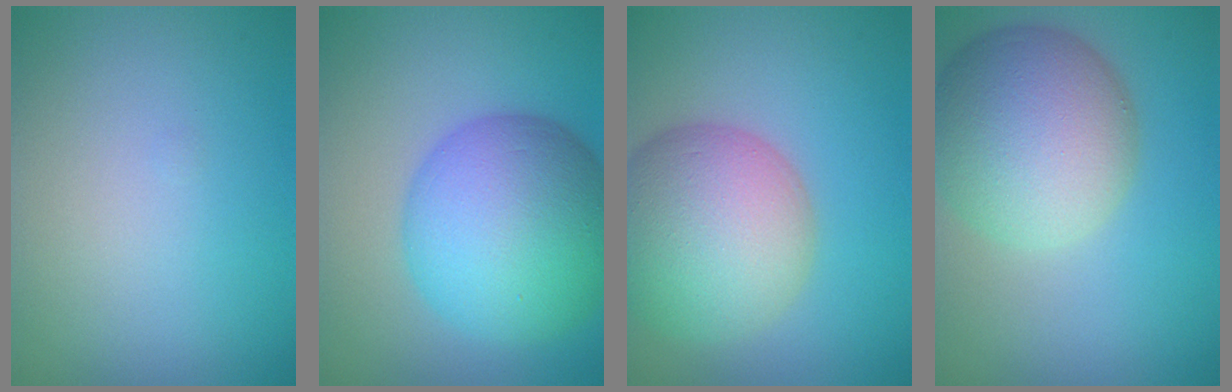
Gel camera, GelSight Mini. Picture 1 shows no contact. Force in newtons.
{"total": 11.1, "press": 11.0, "slide": 0.3}
{"total": 9.4, "press": 9.4, "slide": 0.7}
{"total": 9.5, "press": 9.4, "slide": 0.7}